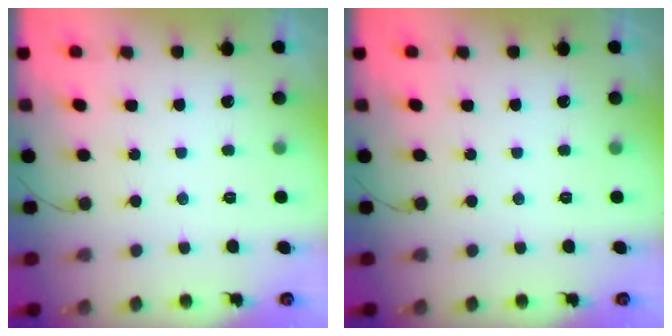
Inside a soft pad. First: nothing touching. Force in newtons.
{"total": 0.0}